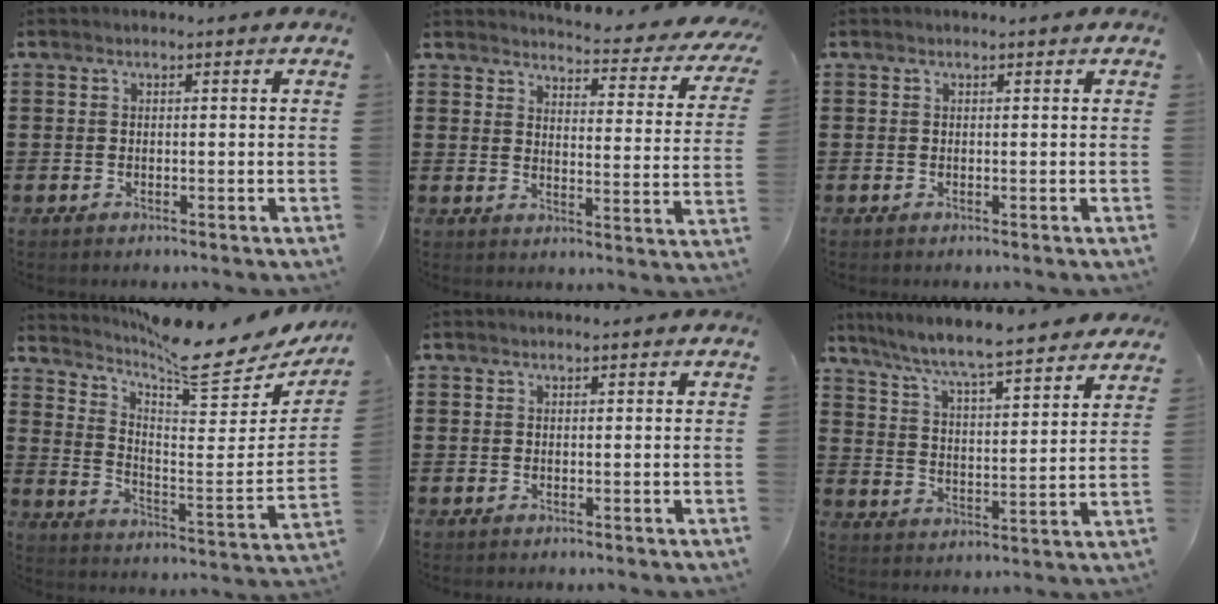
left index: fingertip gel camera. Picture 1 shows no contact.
{"total": 3.9, "force": [3.7, 0.0, 1.1], "torque": [-0.028, -0.041, 0.055]}
{"total": 0.0}
{"total": 9.0, "force": [7.9, 1.0, 4.3], "torque": [-0.091, -0.059, 0.130]}
{"total": 0.0}
{"total": 6.3, "force": [5.8, -0.2, 2.5], "torque": [-0.074, -0.042, 0.095]}